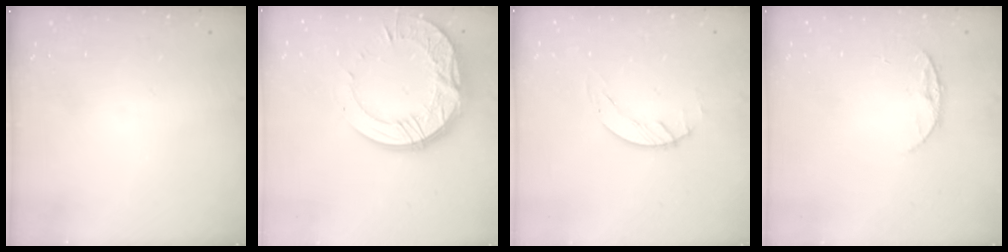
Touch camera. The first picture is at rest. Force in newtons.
{"total": 18.7, "press": 18.7, "slide": 1.4}
{"total": 1.7, "press": 1.7, "slide": 0.1}
{"total": 6.5, "press": 6.5, "slide": 0.7}